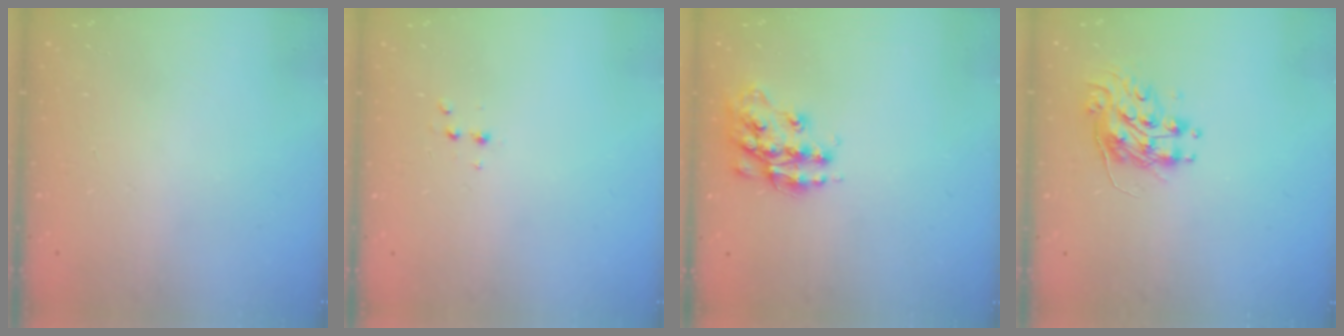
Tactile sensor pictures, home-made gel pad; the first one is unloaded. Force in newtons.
{"total": 3.1, "press": 3.0, "slide": 0.9}
{"total": 14.2, "press": 14.2, "slide": 0.9}
{"total": 8.8, "press": 8.8, "slide": 0.3}